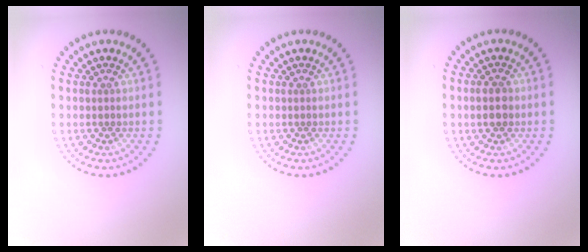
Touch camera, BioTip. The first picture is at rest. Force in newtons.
{"total": 0.0}
{"total": 1.7, "press": 1.7, "slide": 0.1}